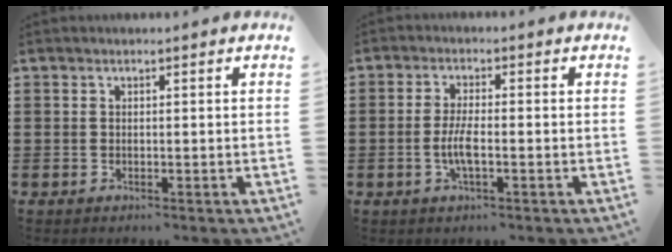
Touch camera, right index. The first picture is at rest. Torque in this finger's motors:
{"motor_torque": [2.14, 0.00, 0.28, 0.07]}